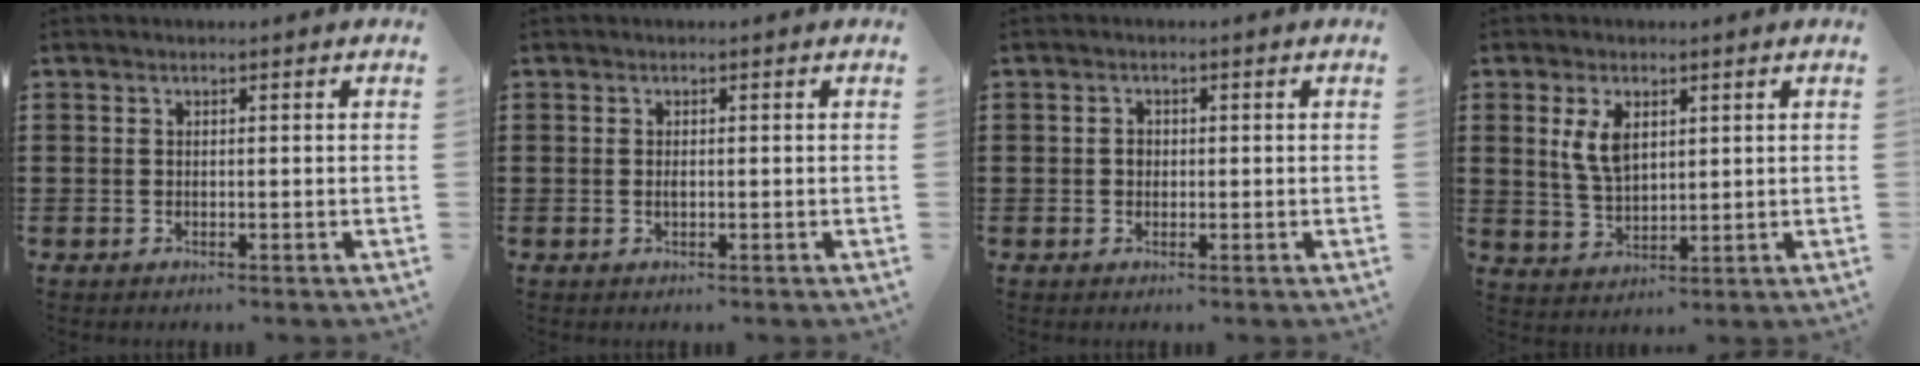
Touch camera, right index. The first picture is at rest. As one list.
[{"total": 0.8, "force": [-0.1, 0.3, 0.8], "torque": [-0.016, -0.001, -0.001]}, {"total": 1.1, "force": [0.0, 0.9, 0.7], "torque": [-0.015, 0.005, -0.001]}, {"total": 5.4, "force": [1.9, 2.9, 4.1], "torque": [-0.090, 0.009, 0.034]}]